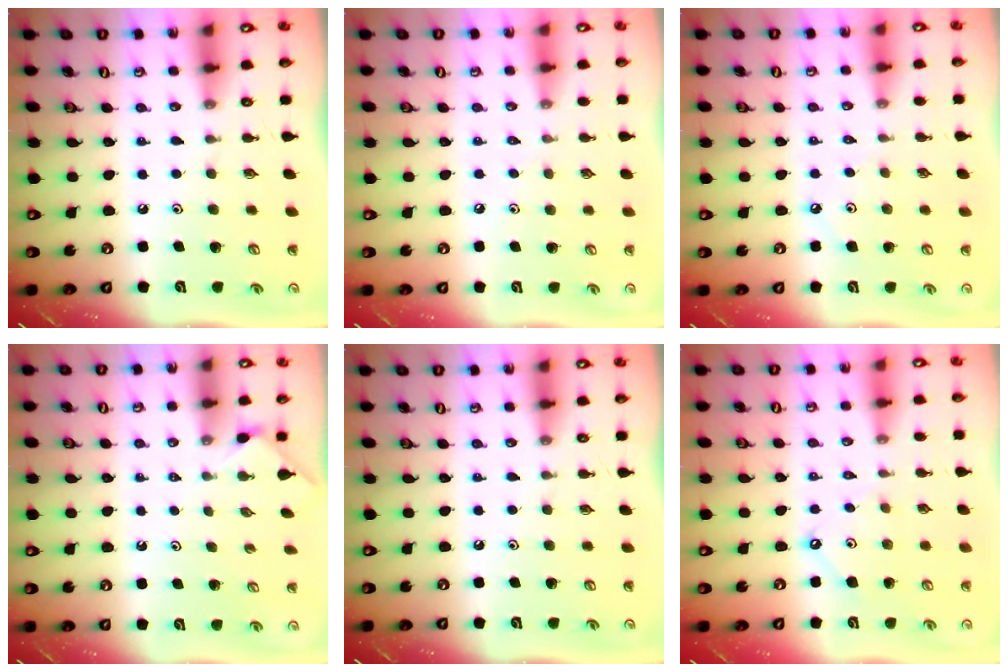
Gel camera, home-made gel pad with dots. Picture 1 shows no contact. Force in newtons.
{"total": 2.5, "press": 2.5, "slide": 0.5}
{"total": 1.9, "press": 1.9, "slide": 0.4}
{"total": 1.0, "press": 0.9, "slide": 0.3}
{"total": 0.0}
{"total": 4.1, "press": 4.1, "slide": 0.5}